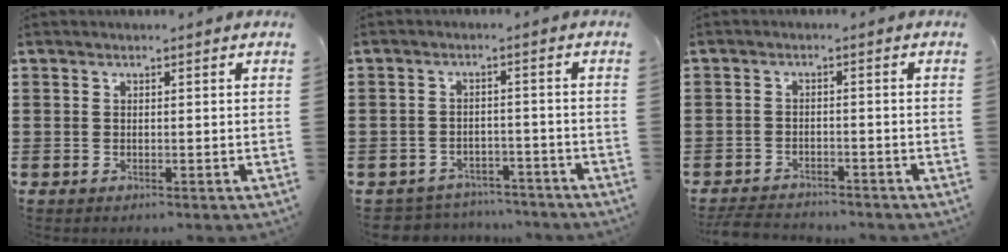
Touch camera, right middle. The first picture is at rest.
{"total": 3.5, "force": [-3.4, 0.5, -0.3], "torque": [-0.004, -0.002, -0.074]}
{"total": 2.9, "force": [-2.9, 0.4, 0.2], "torque": [-0.009, -0.001, -0.061]}